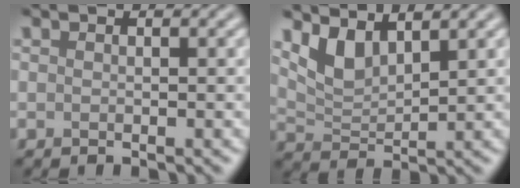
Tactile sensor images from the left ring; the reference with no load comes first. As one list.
[{"total": 3.3, "force": [2.3, 1.3, 2.0], "torque": [-0.045, -0.012, 0.052]}]